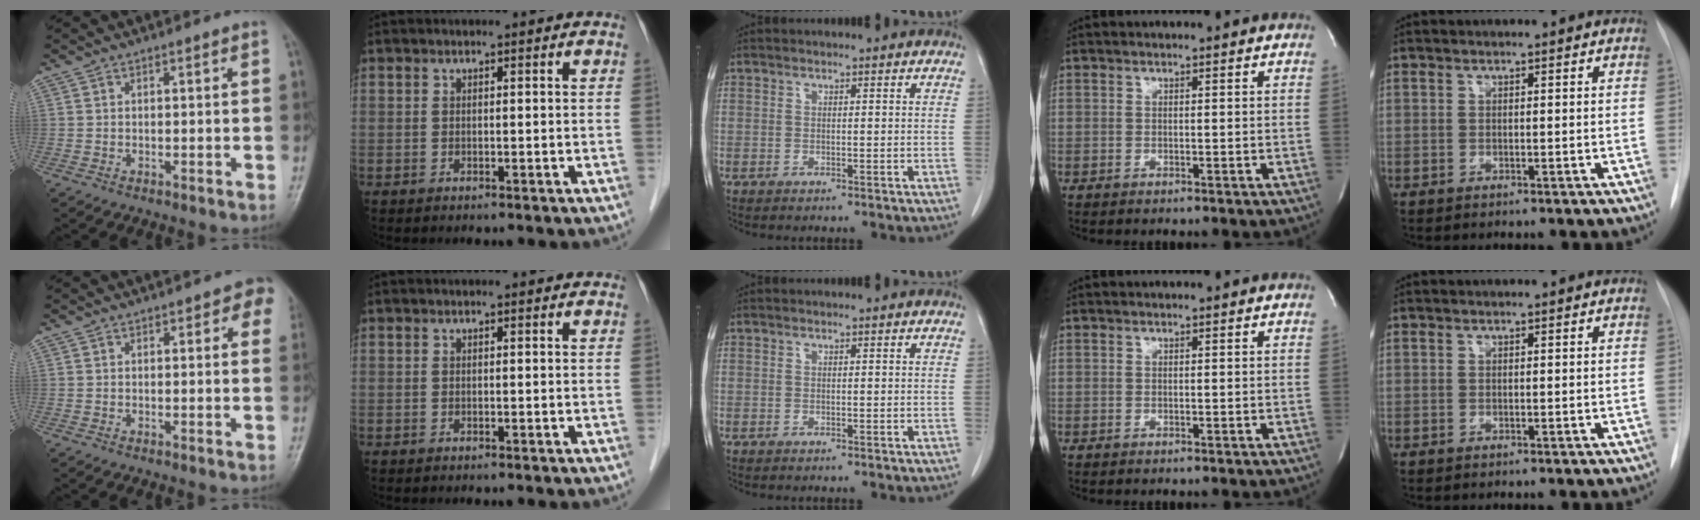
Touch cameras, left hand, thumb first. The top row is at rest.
{"thumb": {"total": 4.6, "force": [2.2, 2.5, 3.2], "torque": [0.006, -0.003, 0.017]}, "index": {"total": 1.1, "force": [1.0, 0.3, 0.3], "torque": [-0.010, 0.001, 0.005]}}